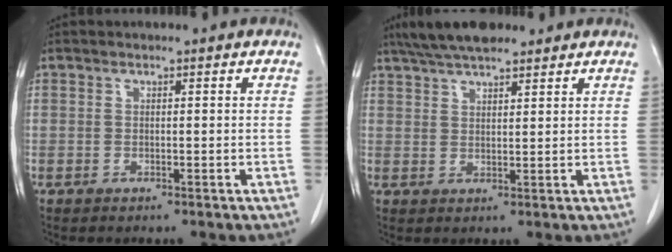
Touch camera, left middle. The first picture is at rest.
{"total": 8.4, "force": [6.9, 1.9, 4.5], "torque": [-0.076, 0.025, 0.119]}